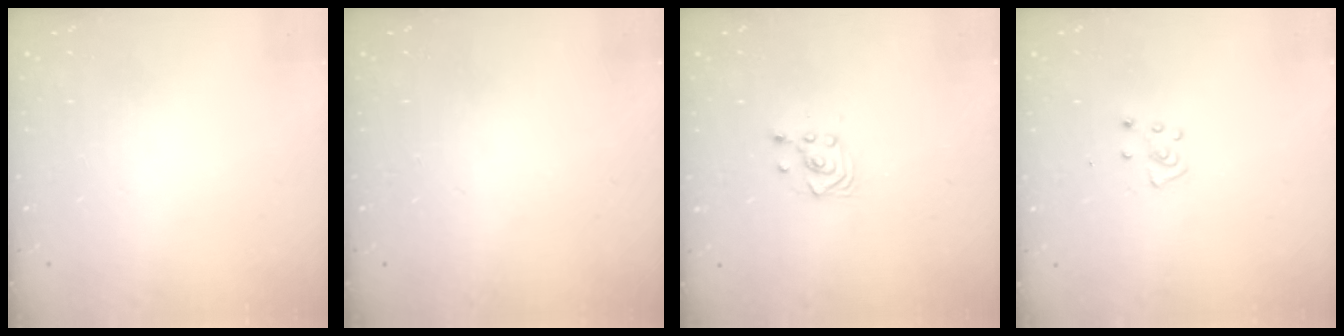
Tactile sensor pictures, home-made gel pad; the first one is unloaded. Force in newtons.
{"total": 0.0}
{"total": 3.5, "press": 3.2, "slide": 1.5}
{"total": 4.6, "press": 4.6, "slide": 0.5}